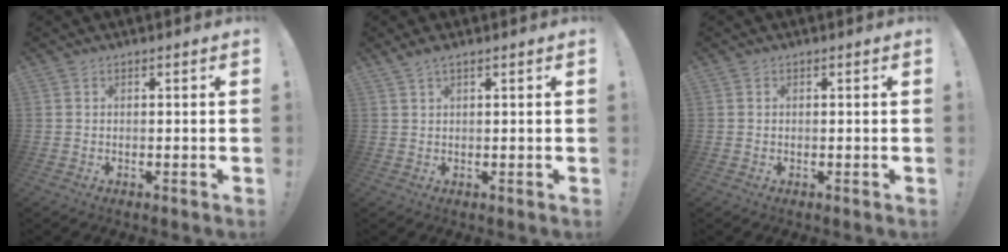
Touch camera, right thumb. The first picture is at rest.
{"total": 2.0, "force": [1.4, 0.3, 1.3], "torque": [-0.032, -0.001, 0.027]}
{"total": 0.0}